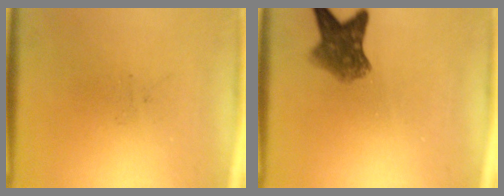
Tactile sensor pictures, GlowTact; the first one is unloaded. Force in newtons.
{"total": 5.8}